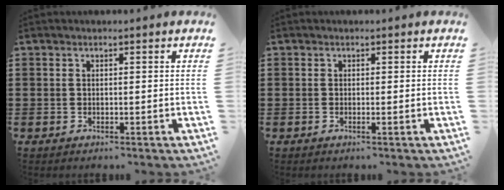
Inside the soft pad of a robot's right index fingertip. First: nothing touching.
{"total": 0.0}